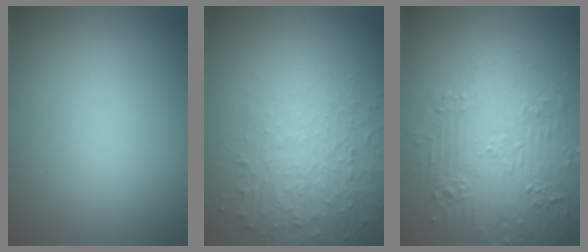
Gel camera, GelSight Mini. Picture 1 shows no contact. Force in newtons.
{"total": 5.3, "press": 3.4, "slide": 4.0}
{"total": 4.8, "press": 4.2, "slide": 2.4}